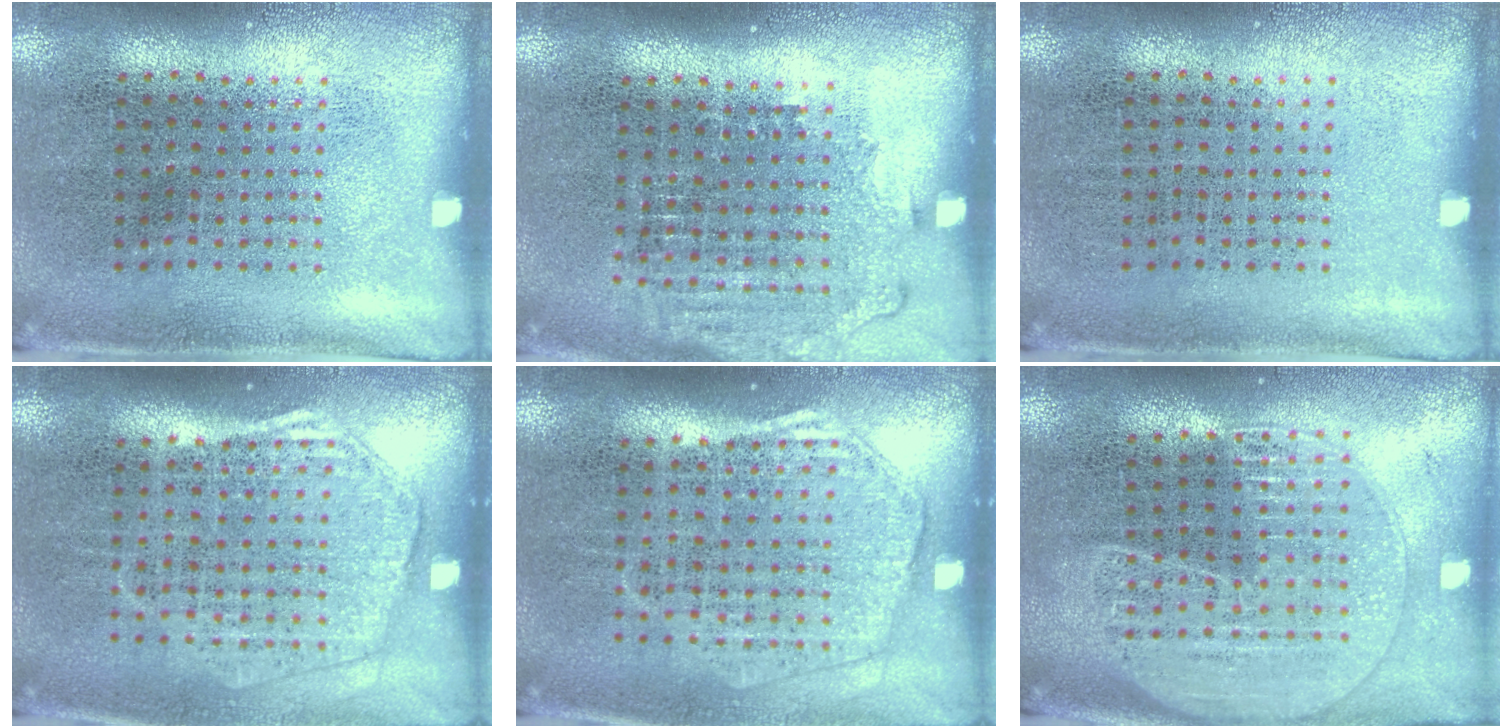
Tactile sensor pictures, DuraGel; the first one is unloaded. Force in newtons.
{"total": 1.4, "press": 1.2, "slide": 0.6}
{"total": 0.0}
{"total": 1.7, "press": 1.6, "slide": 0.7}
{"total": 1.7, "press": 1.6, "slide": 0.7}
{"total": 1.9, "press": 1.7, "slide": 0.8}